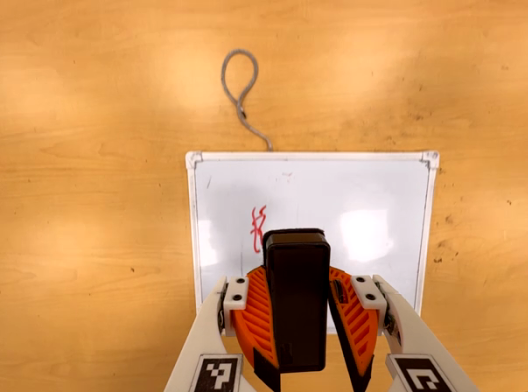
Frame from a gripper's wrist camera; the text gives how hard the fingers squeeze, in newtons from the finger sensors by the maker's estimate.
{"total": 9.6, "left": 9.6, "right": 9.5}